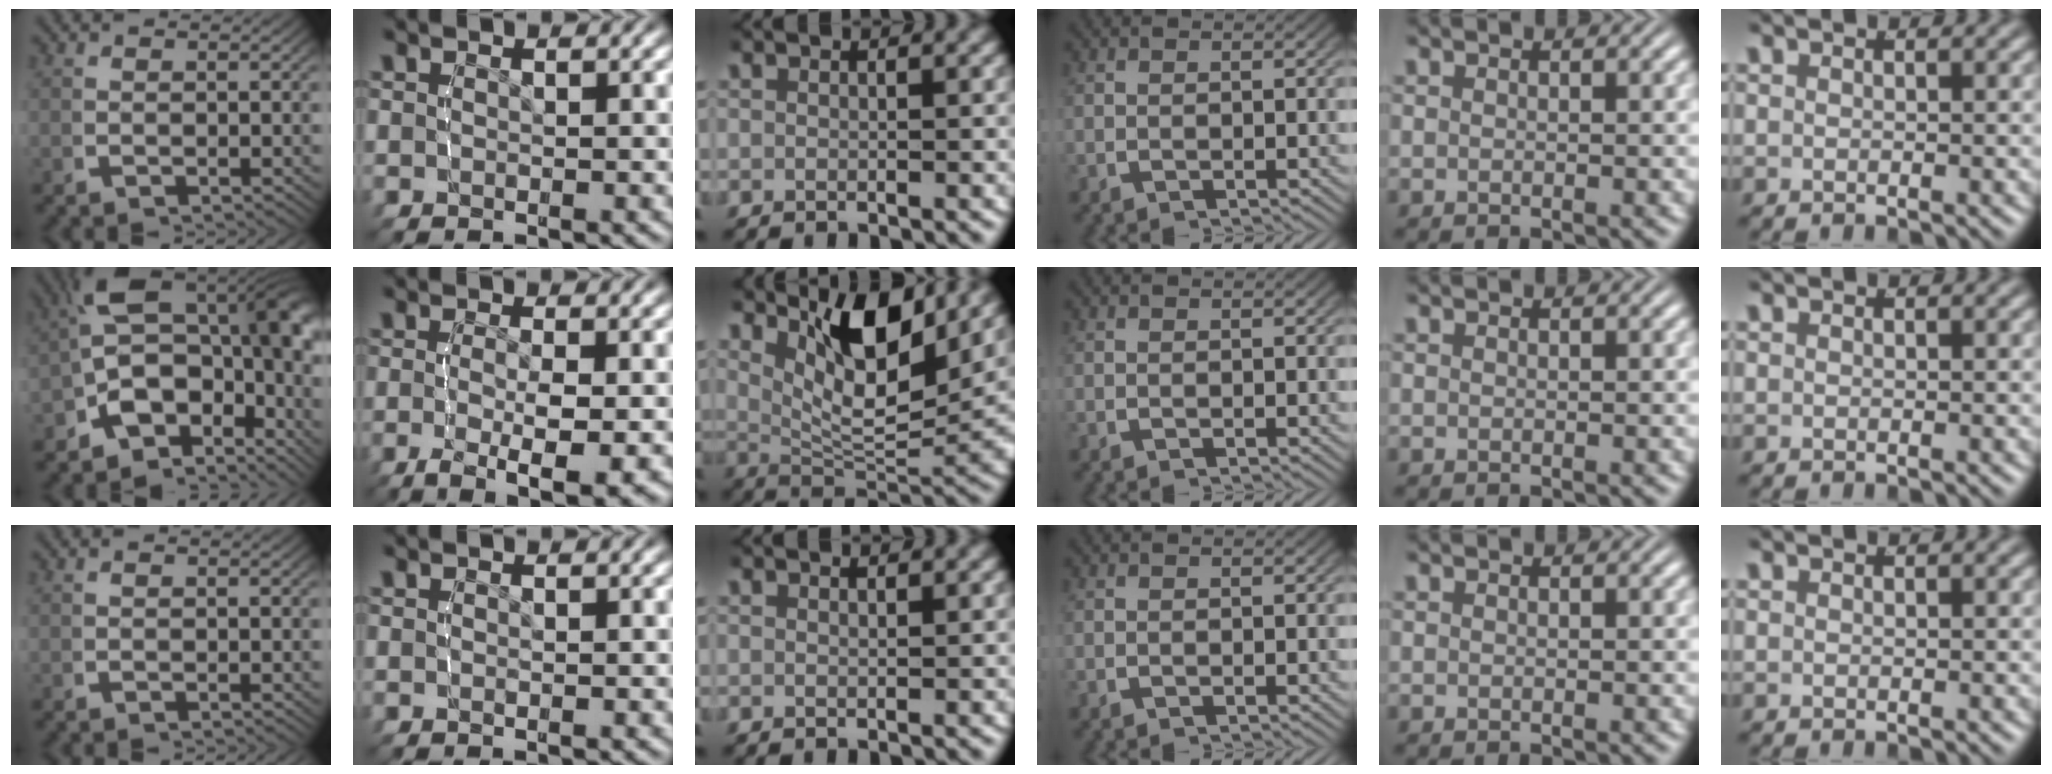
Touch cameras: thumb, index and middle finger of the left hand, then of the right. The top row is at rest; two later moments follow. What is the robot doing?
{"motion": "lift_and_place", "object": "stress ball aka squeeze ball"}